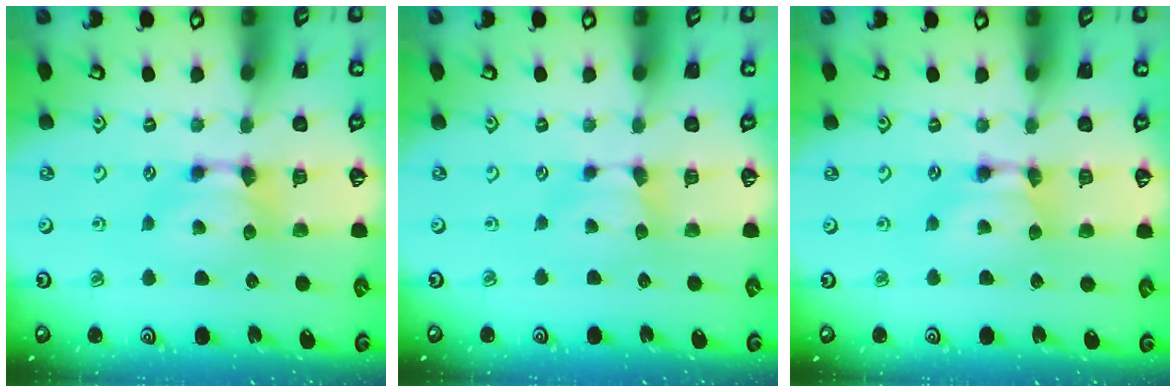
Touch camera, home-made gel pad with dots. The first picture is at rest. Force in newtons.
{"total": 1.0, "press": 0.9, "slide": 0.3}
{"total": 1.6, "press": 1.6, "slide": 0.1}